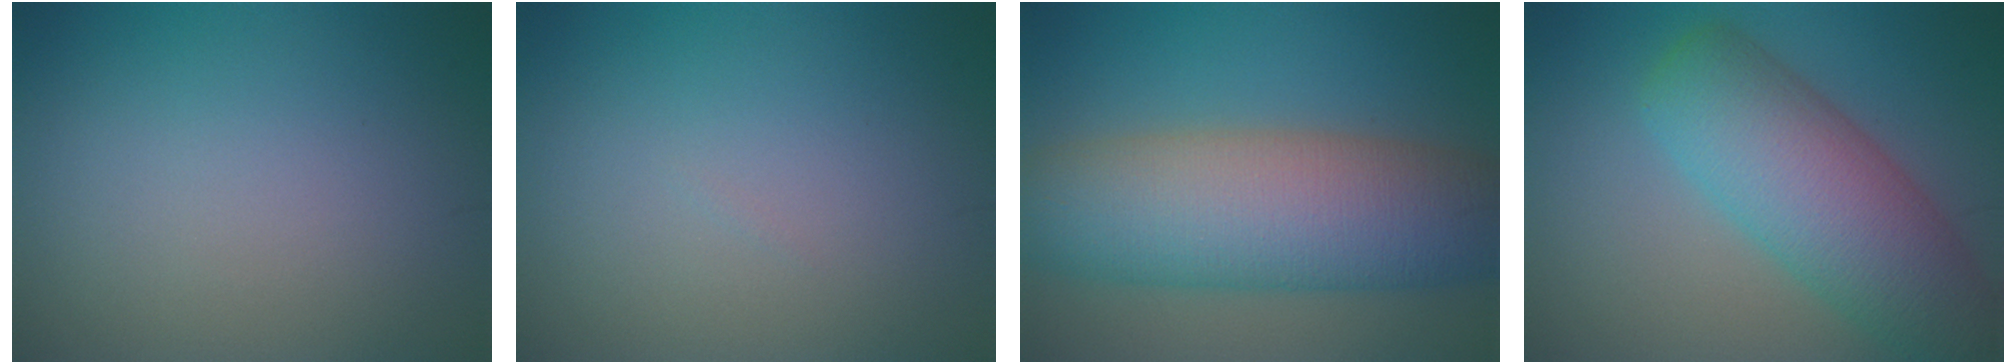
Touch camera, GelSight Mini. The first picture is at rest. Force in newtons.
{"total": 0.0}
{"total": 10.8, "press": 10.8, "slide": 0.5}
{"total": 8.4, "press": 8.4, "slide": 0.4}